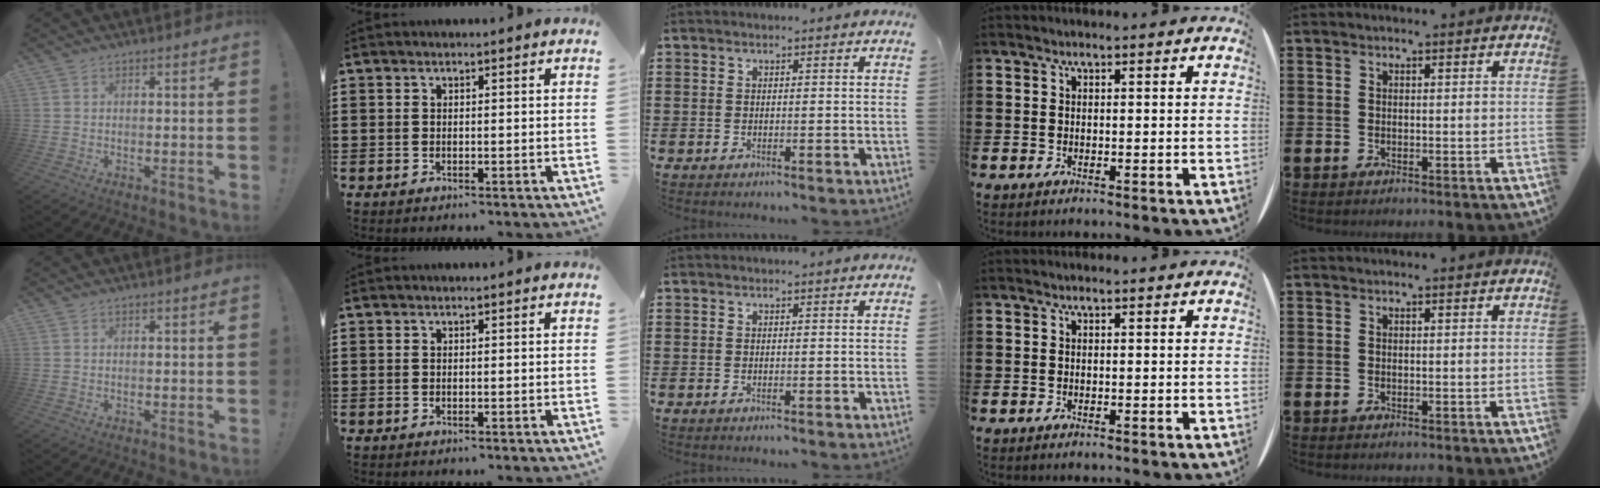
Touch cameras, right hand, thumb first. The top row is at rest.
{}